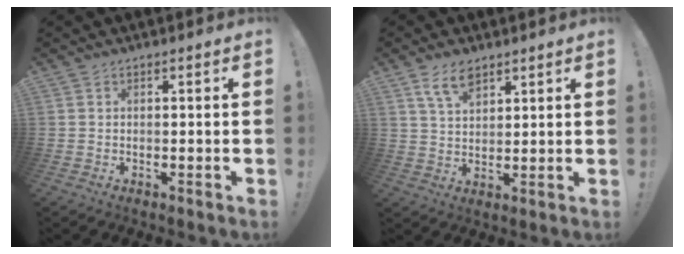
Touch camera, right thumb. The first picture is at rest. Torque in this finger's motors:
{"motor_torque": [-0.04, 0.14, 0.65, 0.42, 0.00]}